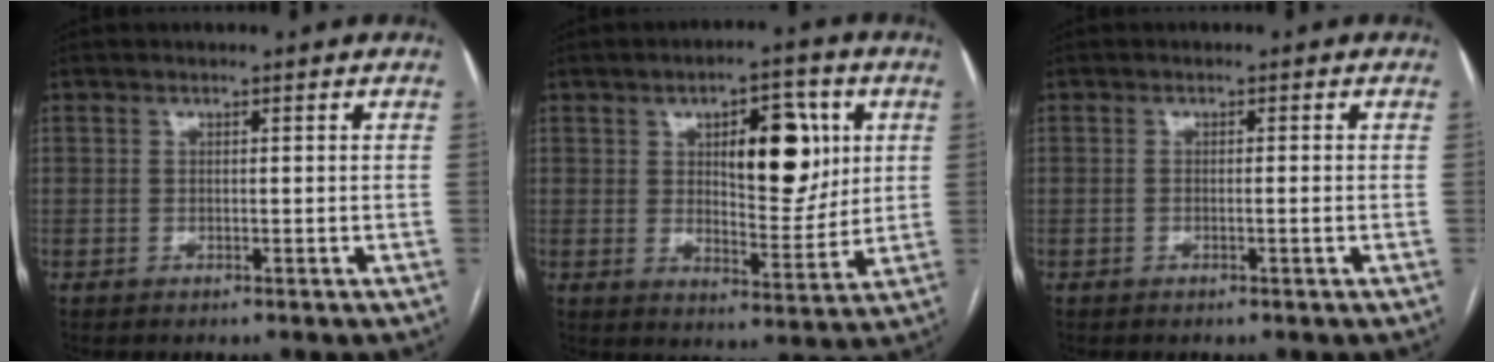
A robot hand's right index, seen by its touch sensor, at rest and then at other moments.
{"total": 11.7, "force": [3.4, 4.5, 10.2], "torque": [-0.143, 0.010, 0.057]}
{"total": 0.8, "force": [-0.2, -0.1, 0.8], "torque": [-0.013, 0.000, -0.003]}